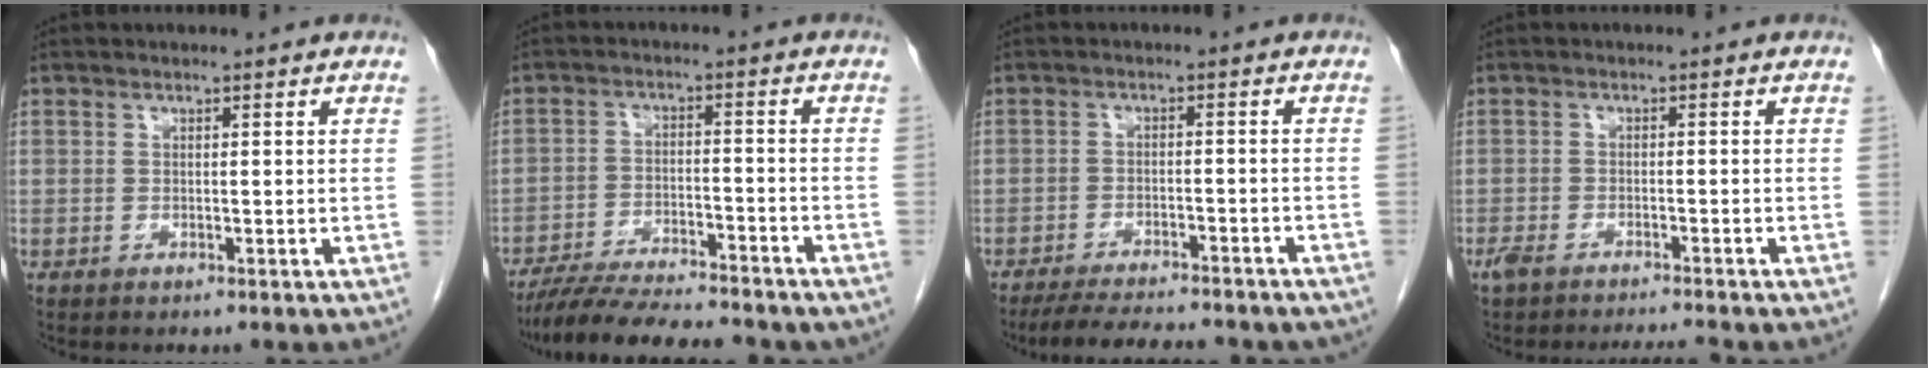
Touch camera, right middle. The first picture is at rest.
{"total": 14.8, "force": [-13.0, 2.3, 6.8], "torque": [-0.114, -0.011, -0.199]}
{"total": 13.7, "force": [-12.0, 2.7, 6.0], "torque": [-0.092, -0.009, -0.161]}
{"total": 5.6, "force": [-5.1, 0.2, 2.3], "torque": [-0.040, -0.005, -0.082]}